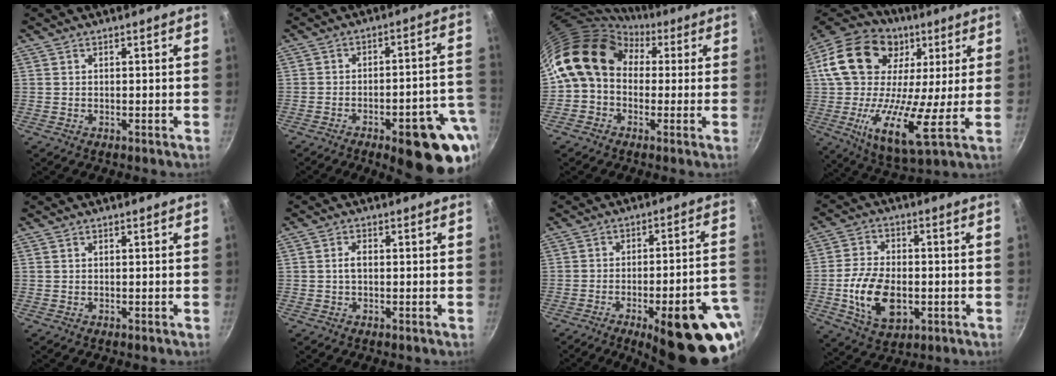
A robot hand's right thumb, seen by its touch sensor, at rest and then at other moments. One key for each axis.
{"total": 18.3, "fx": -8.8, "fy": 6.3, "fz": 14.8, "tx": -0.125, "ty": 0.037, "tz": -0.110}
{"total": 12.9, "fx": 2.7, "fy": 10.1, "fz": 7.6, "tx": -0.098, "ty": 0.023, "tz": 0.025}
{"total": 26.3, "fx": 4.7, "fy": 16.4, "fz": 20.0, "tx": -0.341, "ty": 0.000, "tz": 0.061}
{"total": 0.0}
{"total": 2.0, "fx": -0.1, "fy": 1.2, "fz": 1.6, "tx": -0.029, "ty": 0.007, "tz": -0.003}
{"total": 23.4, "fx": -11.2, "fy": 7.0, "fz": 19.3, "tx": -0.195, "ty": 0.047, "tz": -0.150}
{"total": 13.1, "fx": -2.6, "fy": 8.3, "fz": 9.9, "tx": -0.171, "ty": 0.009, "tz": -0.041}